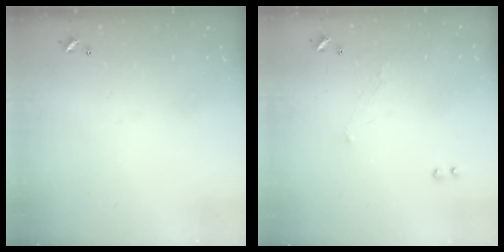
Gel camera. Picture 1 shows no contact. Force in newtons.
{"total": 1.2, "press": 0.8, "slide": 0.9}